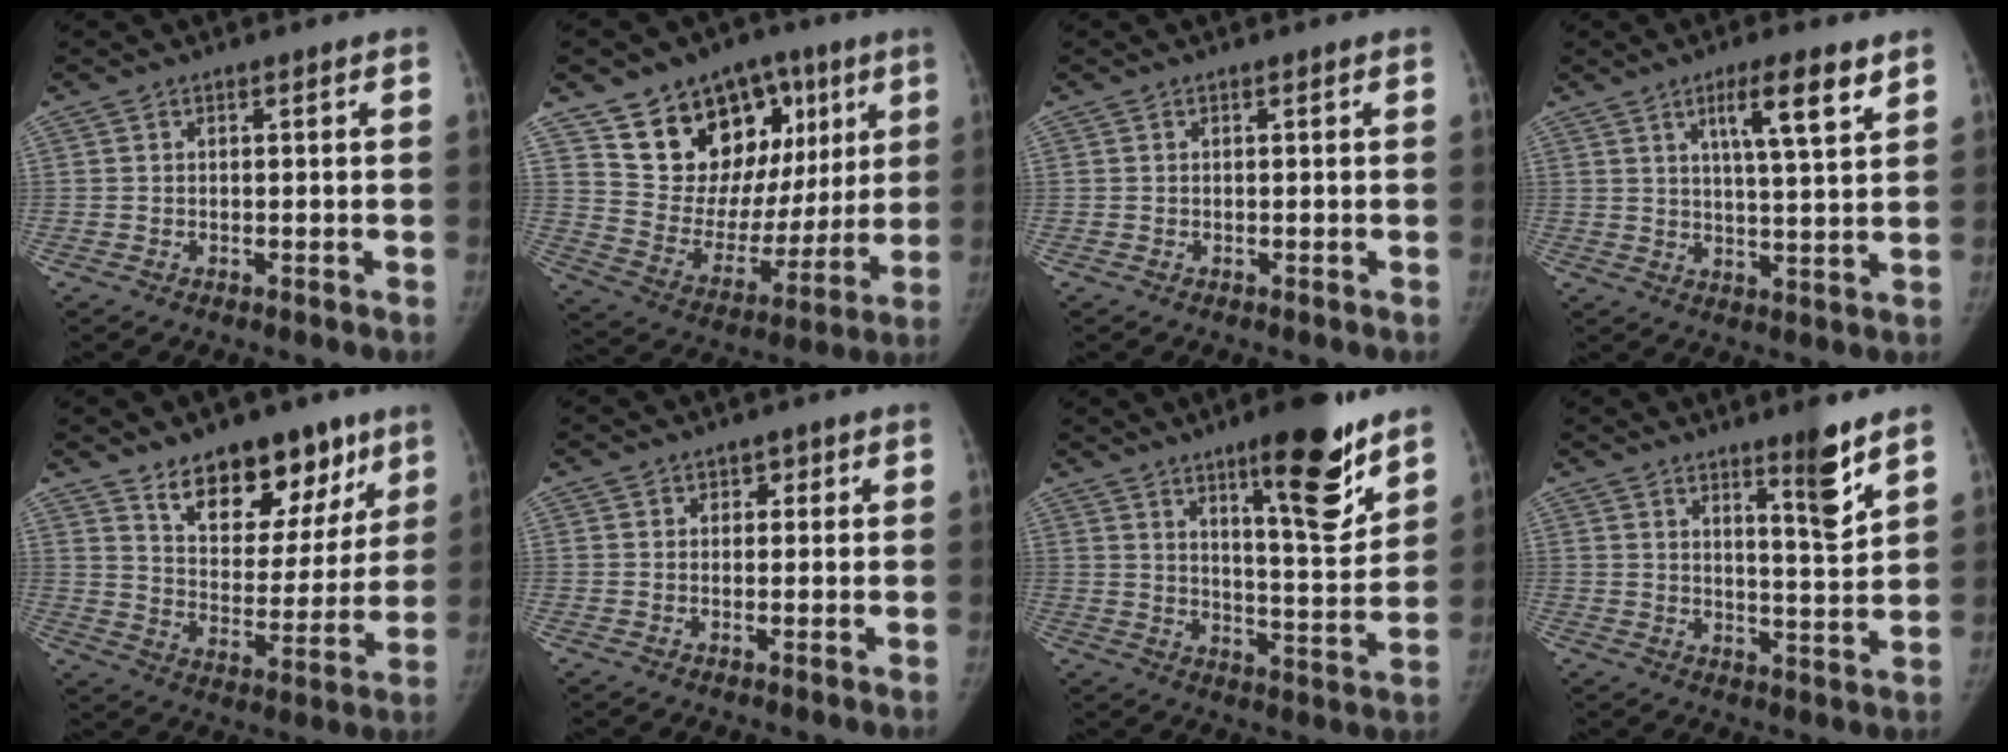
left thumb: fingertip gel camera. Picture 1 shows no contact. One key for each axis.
{"total": 22.3, "fx": 10.3, "fy": 15.2, "fz": 12.6, "tx": -0.128, "ty": -0.015, "tz": 0.176}
{"total": 0.0}
{"total": 9.1, "fx": 5.0, "fy": 1.4, "fz": 7.5, "tx": -0.117, "ty": -0.026, "tz": 0.080}
{"total": 17.6, "fx": 11.4, "fy": 9.3, "fz": 9.6, "tx": -0.071, "ty": -0.067, "tz": 0.179}
{"total": 1.6, "fx": 0.6, "fy": 1.4, "fz": 0.5, "tx": 0.014, "ty": 0.001, "tz": 0.001}
{"total": 15.7, "fx": 10.0, "fy": 3.6, "fz": 11.6, "tx": -0.140, "ty": -0.071, "tz": 0.153}
{"total": 7.5, "fx": 5.1, "fy": 0.6, "fz": 5.5, "tx": -0.075, "ty": -0.046, "tz": 0.077}